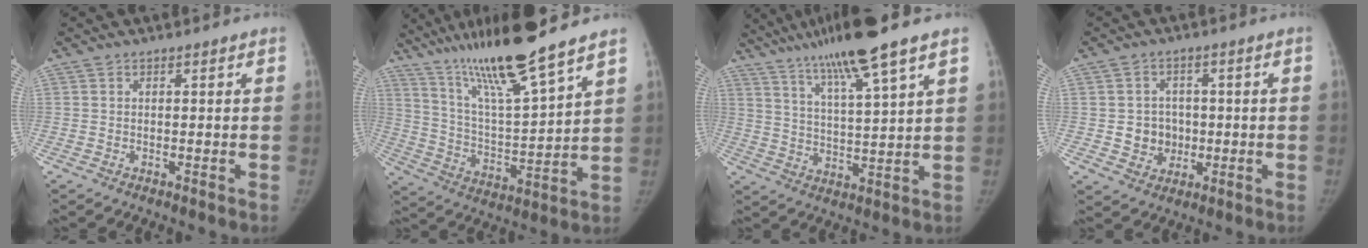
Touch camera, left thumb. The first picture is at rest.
{"total": 18.5, "force": [14.3, 0.7, 11.7], "torque": [-0.192, -0.067, 0.263]}
{"total": 15.2, "force": [10.2, 0.5, 11.2], "torque": [-0.196, -0.032, 0.178]}
{"total": 5.6, "force": [-0.4, 5.2, 2.0], "torque": [-0.003, 0.009, 0.000]}